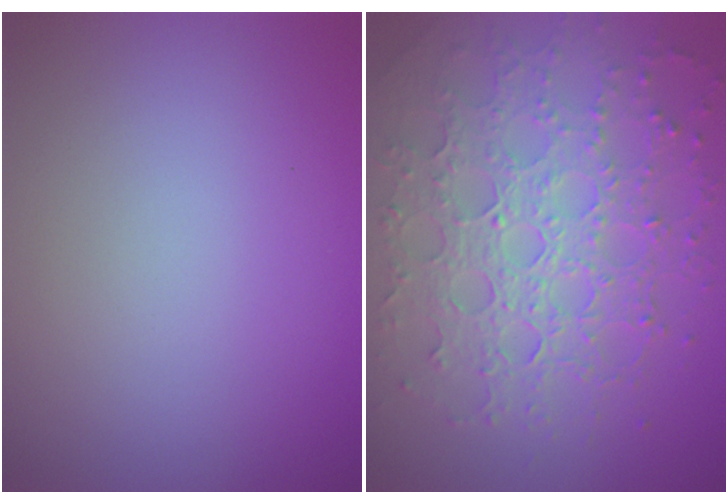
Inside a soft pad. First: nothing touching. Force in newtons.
{"total": 7.6, "press": 5.6, "slide": 5.2}